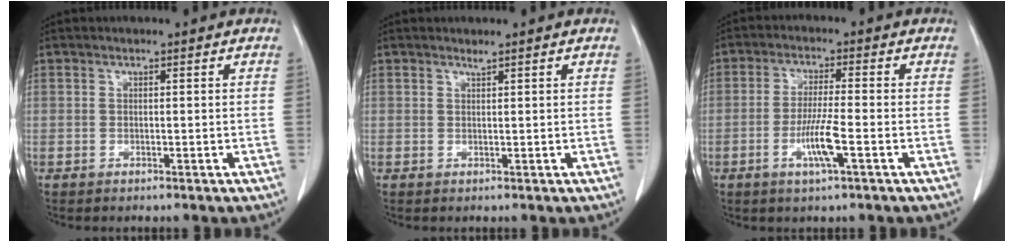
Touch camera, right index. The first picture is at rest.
{"total": 0.8, "force": [0.7, 0.1, 0.3], "torque": [-0.008, 0.000, 0.017]}
{"total": 6.6, "force": [-2.4, 0.4, 6.2], "torque": [-0.120, -0.007, -0.042]}